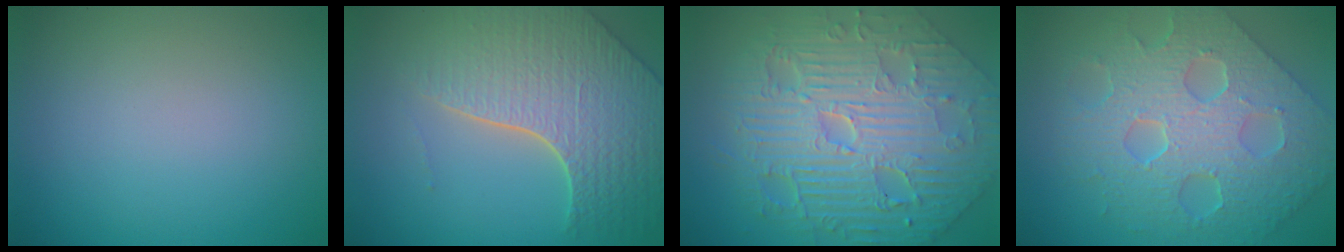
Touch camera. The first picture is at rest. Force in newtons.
{"total": 7.6, "press": 5.6, "slide": 5.1}
{"total": 11.8, "press": 7.8, "slide": 8.8}
{"total": 8.7, "press": 6.4, "slide": 5.9}